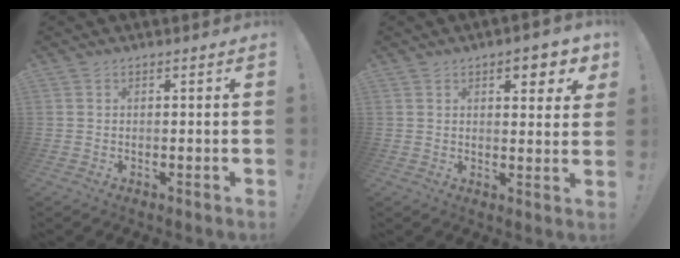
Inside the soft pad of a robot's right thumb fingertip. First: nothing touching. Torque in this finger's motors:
{"motor_torque": [-0.72, 0.87, 0.41, -0.03, 0.27]}